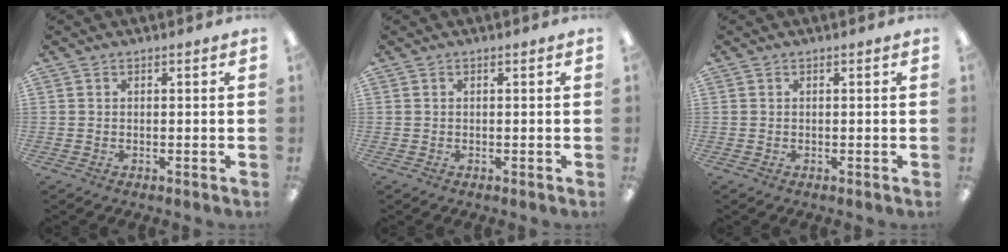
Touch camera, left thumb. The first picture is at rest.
{"total": 0.0}
{"total": 0.0}